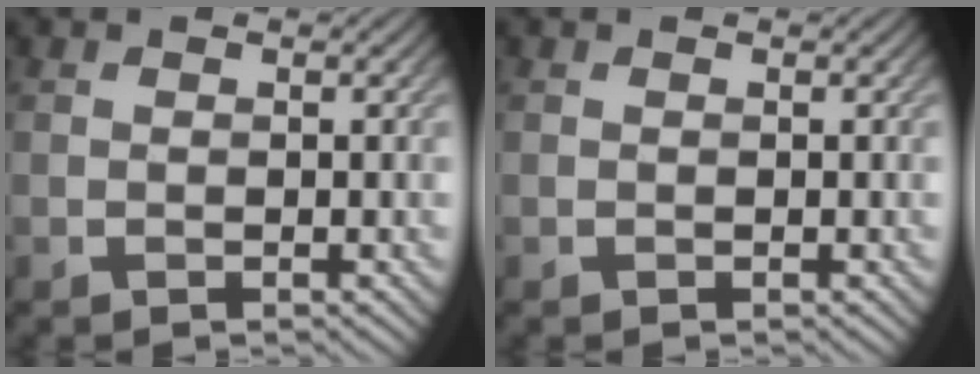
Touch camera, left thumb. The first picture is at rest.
{"total": 0.0}